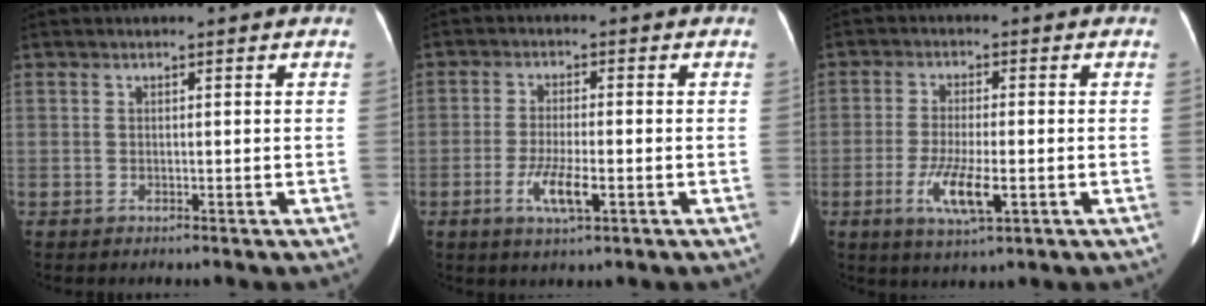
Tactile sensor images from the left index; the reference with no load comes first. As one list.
[{"total": 5.4, "force": [-2.1, 1.0, 4.9], "torque": [-0.100, -0.007, -0.037]}, {"total": 6.9, "force": [-2.3, 1.4, 6.4], "torque": [-0.130, -0.014, -0.039]}]